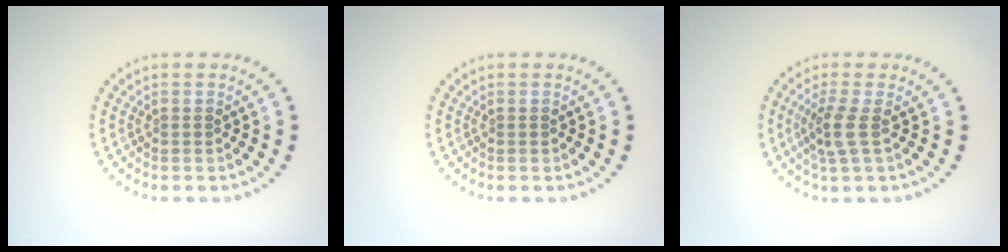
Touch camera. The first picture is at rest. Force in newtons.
{"total": 0.0}
{"total": 2.4, "press": 2.0, "slide": 1.4}